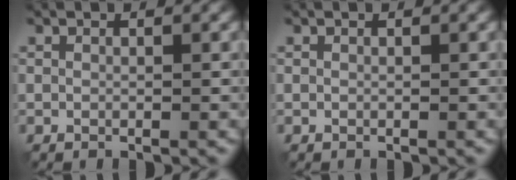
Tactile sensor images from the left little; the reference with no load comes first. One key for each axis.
{"total": 0.0}